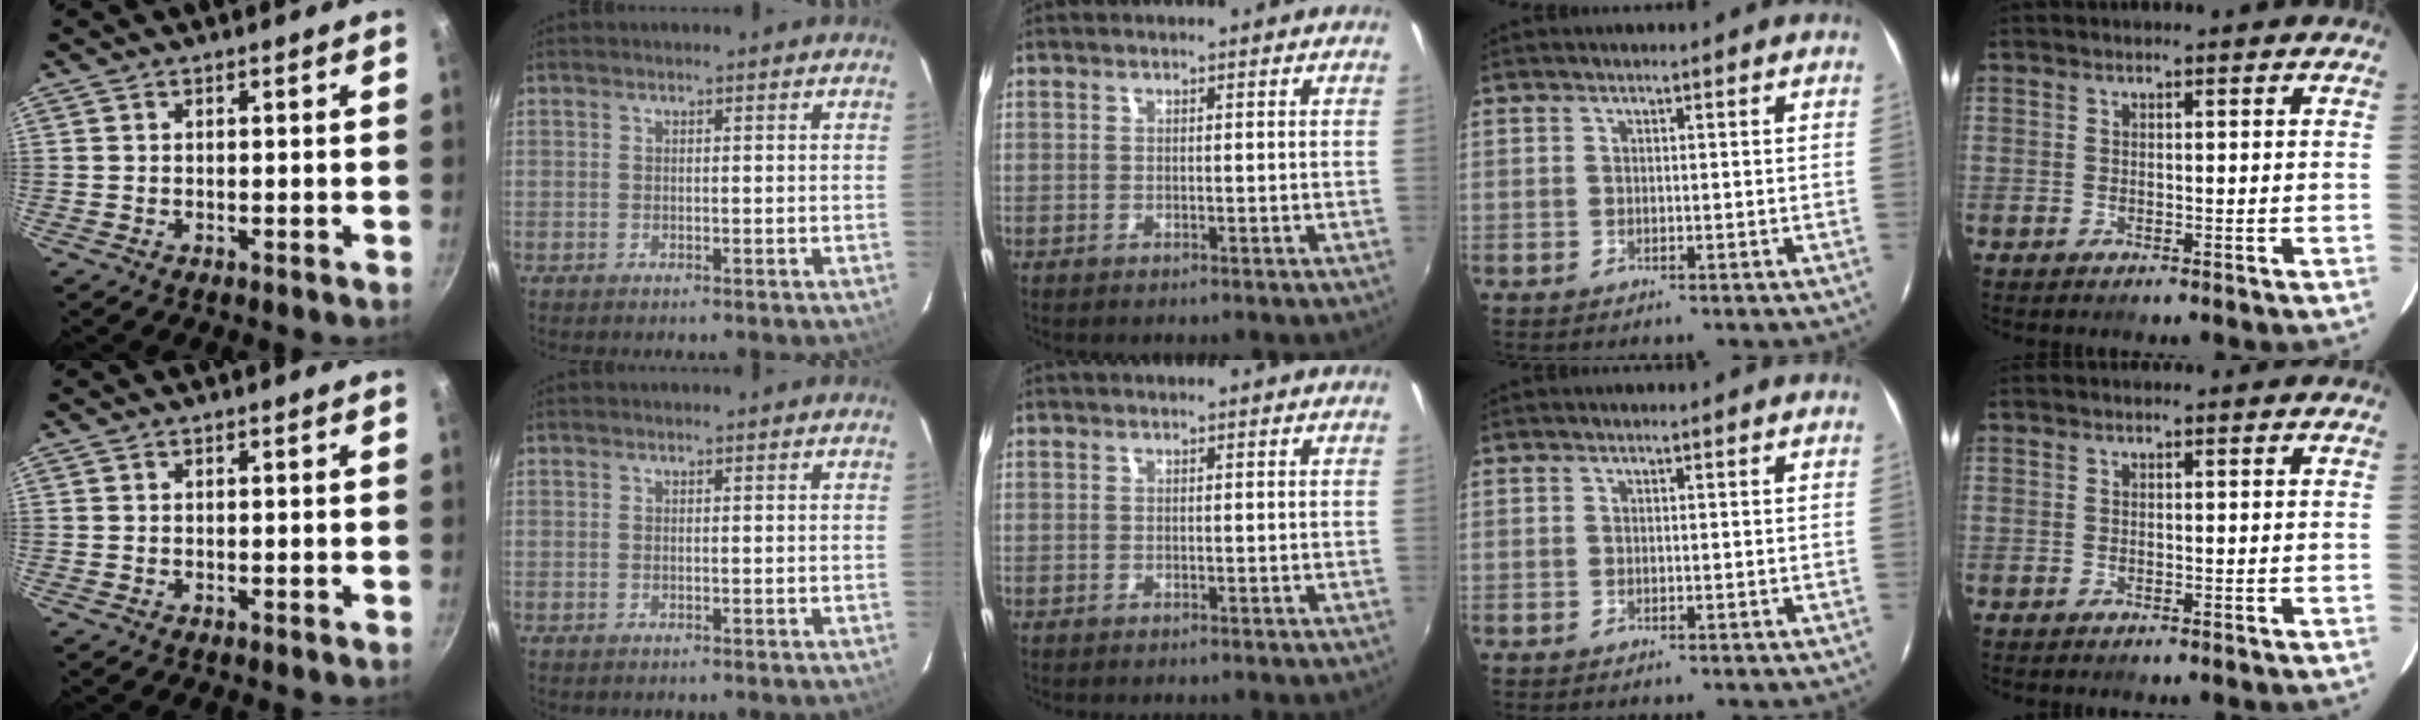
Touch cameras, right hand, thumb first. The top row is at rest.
{}